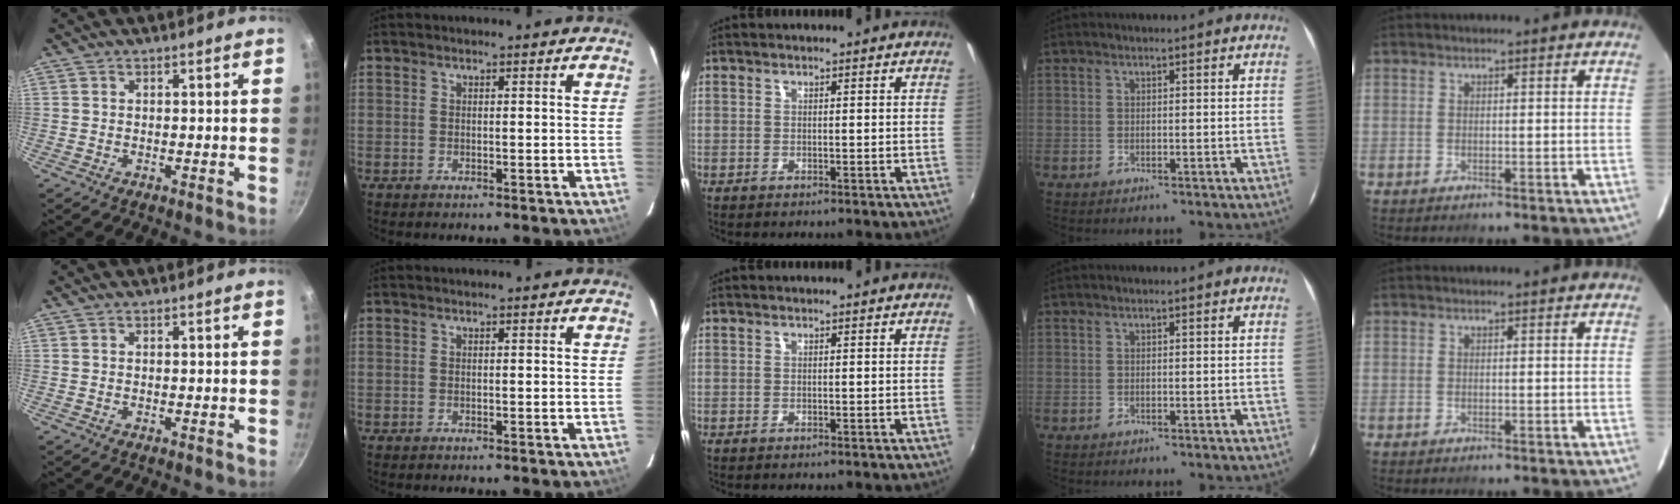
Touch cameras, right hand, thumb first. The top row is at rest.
{}